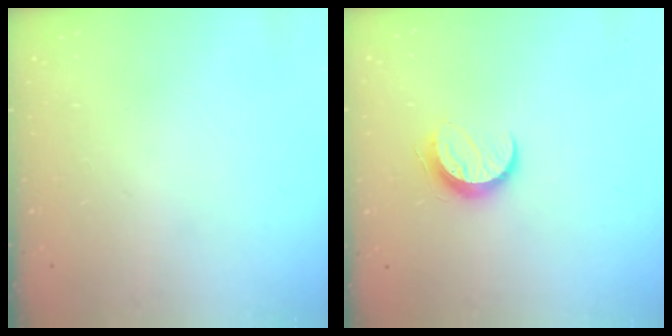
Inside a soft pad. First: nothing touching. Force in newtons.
{"total": 8.9, "press": 8.9, "slide": 0.3}